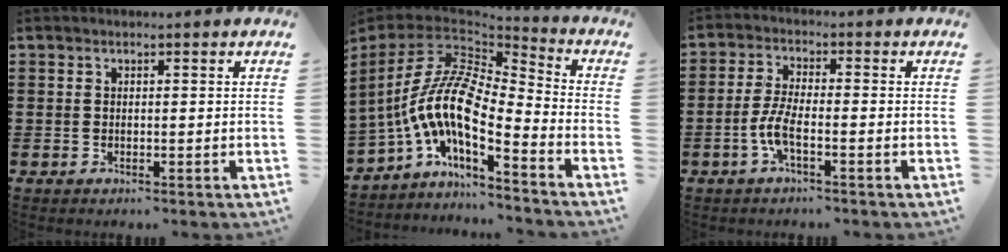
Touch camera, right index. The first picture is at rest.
{"total": 11.5, "force": [-3.2, 4.5, 10.1], "torque": [-0.240, -0.022, -0.080]}
{"total": 4.7, "force": [-2.1, 0.8, 4.1], "torque": [-0.105, -0.013, -0.049]}